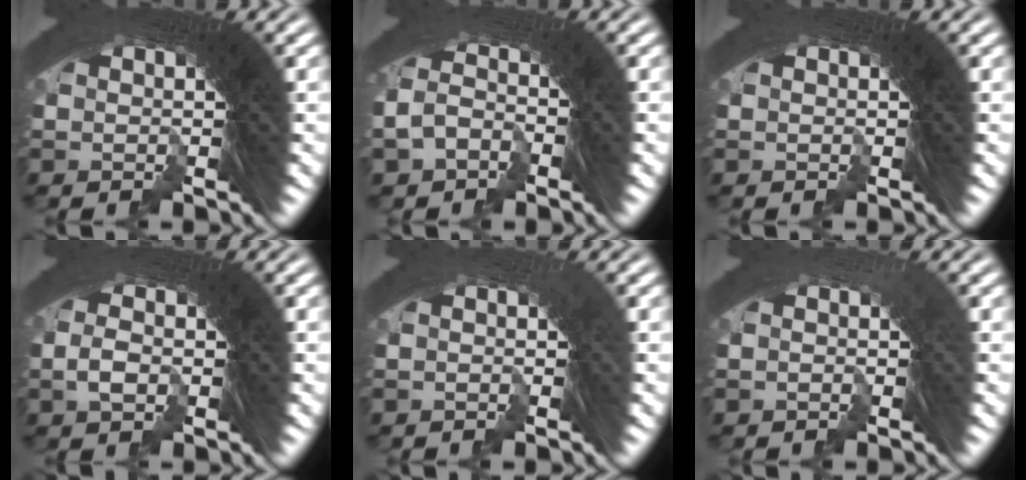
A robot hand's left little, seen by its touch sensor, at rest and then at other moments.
{"total": 4.1, "force": [-3.6, 1.5, -1.3], "torque": [0.025, -0.016, -0.056]}
{"total": 0.0}
{"total": 2.2, "force": [-1.7, 1.4, -0.3], "torque": [0.017, -0.002, -0.030]}
{"total": 3.0, "force": [-1.6, -1.0, -2.3], "torque": [0.031, -0.010, -0.020]}
{"total": 3.7, "force": [-2.1, -1.3, -2.7], "torque": [0.037, -0.014, -0.026]}